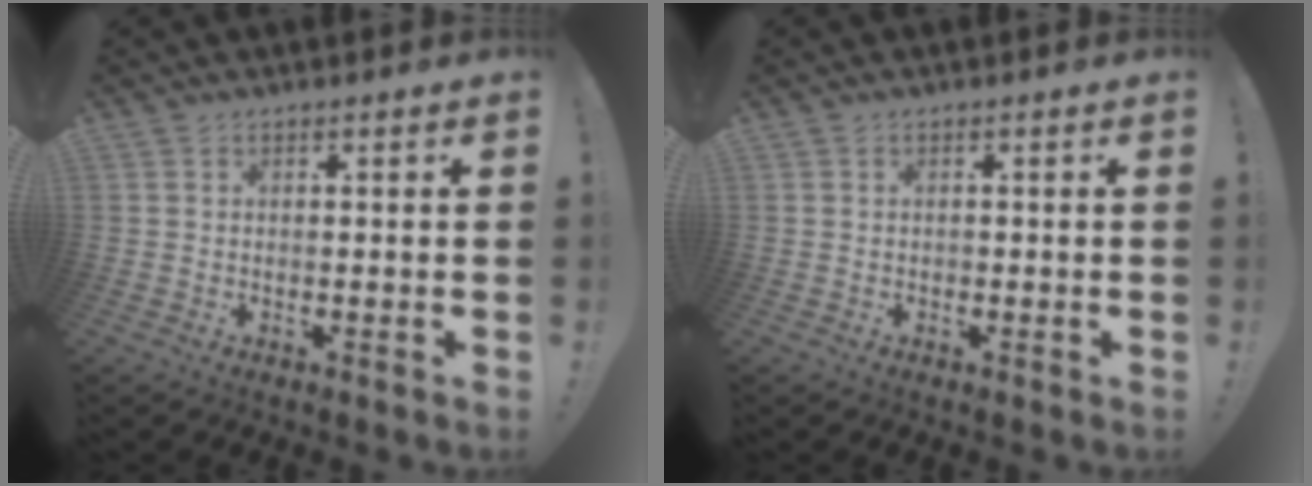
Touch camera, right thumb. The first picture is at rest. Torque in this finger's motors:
{"motor_torque": [0.01, -0.36, 0.20, -0.33, 0.00]}